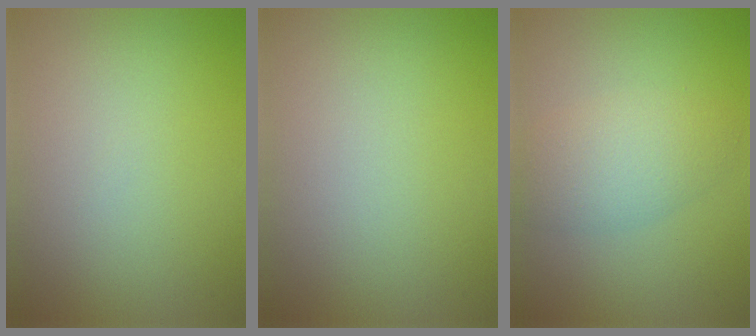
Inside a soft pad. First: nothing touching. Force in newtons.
{"total": 0.0}
{"total": 2.4, "press": 2.4, "slide": 0.2}